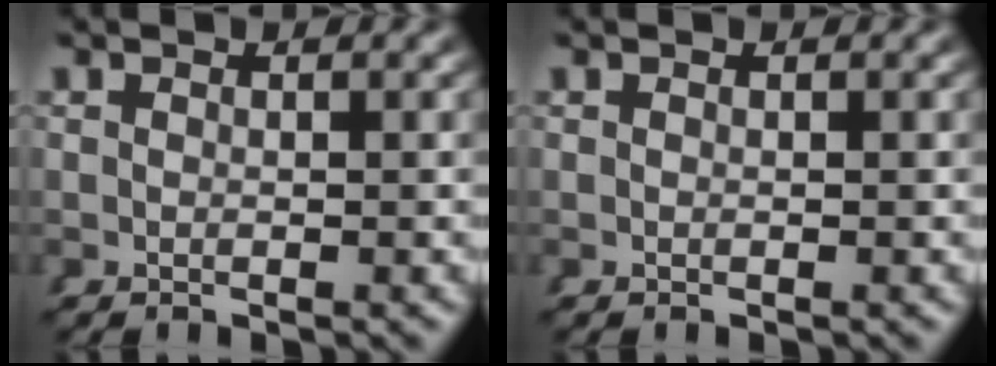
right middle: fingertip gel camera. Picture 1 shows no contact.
{"total": 0.0}